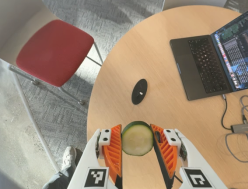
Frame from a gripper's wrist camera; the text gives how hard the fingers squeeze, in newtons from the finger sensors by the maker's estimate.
{"total": 9.6, "left": 9.7, "right": 9.5}